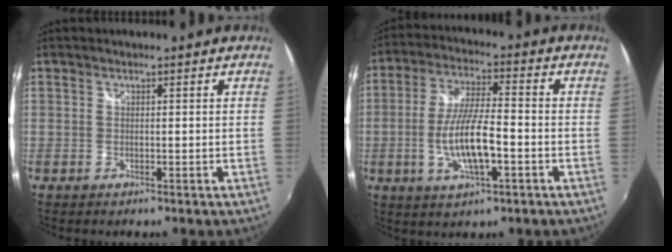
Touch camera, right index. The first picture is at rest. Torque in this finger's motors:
{"motor_torque": [0.38, -0.14, 0.44, 0.16]}